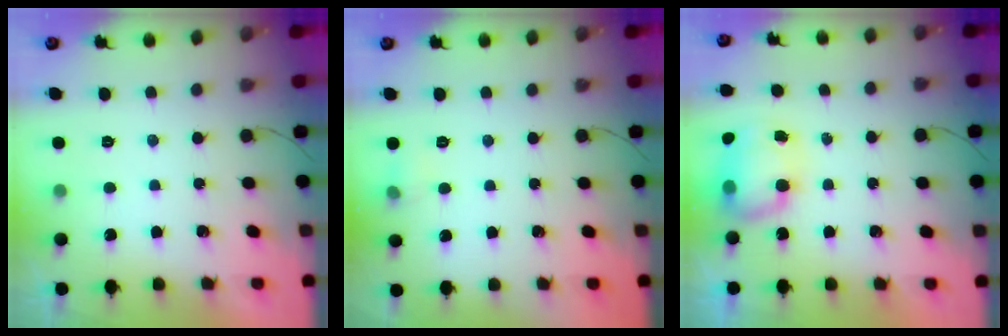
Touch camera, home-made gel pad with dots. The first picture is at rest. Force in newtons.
{"total": 4.2, "press": 3.8, "slide": 1.7}
{"total": 8.6, "press": 8.4, "slide": 1.6}